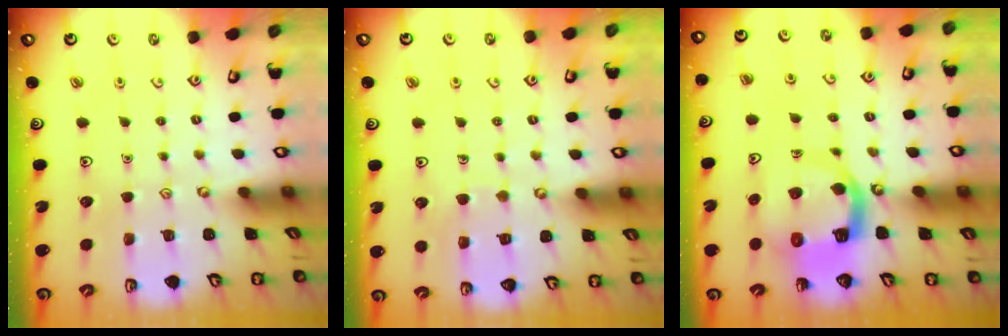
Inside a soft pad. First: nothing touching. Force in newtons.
{"total": 6.0, "press": 5.9, "slide": 0.5}
{"total": 9.5, "press": 9.4, "slide": 1.2}